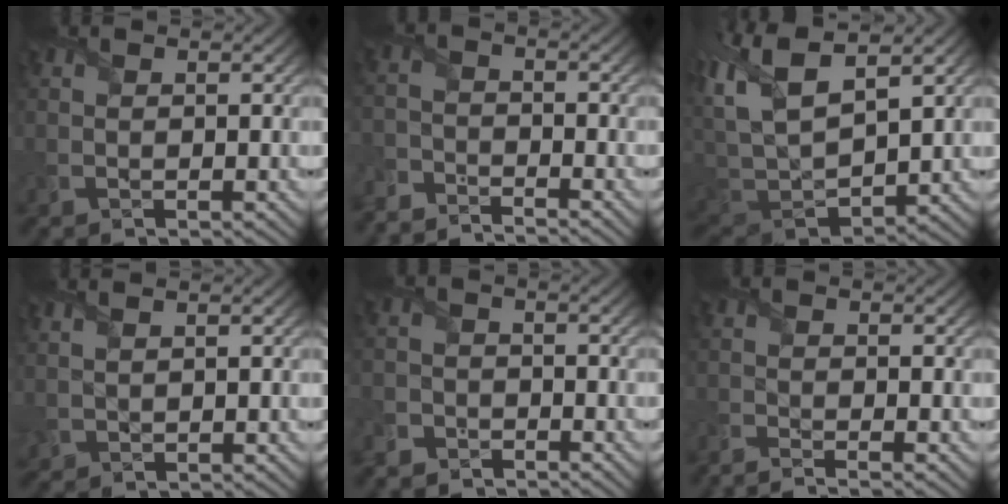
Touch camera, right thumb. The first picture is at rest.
{"total": 4.2, "force": [-4.2, 0.3, 0.2], "torque": [-0.004, -0.006, -0.097]}
{"total": 13.9, "force": [5.0, 6.6, 11.2], "torque": [-0.283, 0.007, 0.092]}
{"total": 1.7, "force": [1.4, 0.1, 1.0], "torque": [-0.027, 0.004, 0.037]}
{"total": 3.4, "force": [-3.0, 1.5, 0.2], "torque": [-0.004, 0.002, -0.066]}
{"total": 2.7, "force": [-2.4, -0.4, 1.1], "torque": [-0.026, -0.006, -0.057]}